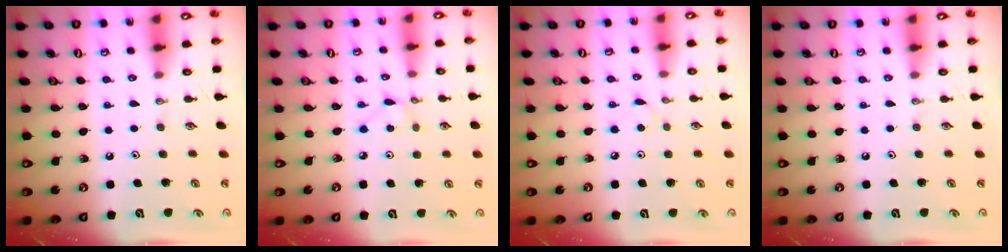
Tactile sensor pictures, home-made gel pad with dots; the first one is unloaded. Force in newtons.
{"total": 2.1, "press": 2.1, "slide": 0.3}
{"total": 3.1, "press": 3.1, "slide": 0.2}
{"total": 0.0}